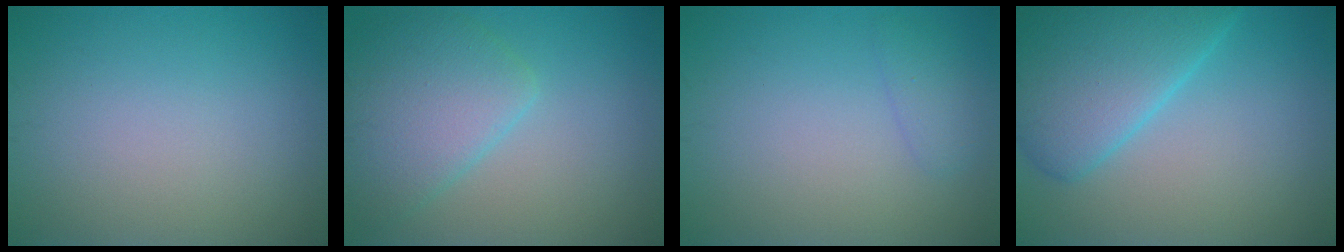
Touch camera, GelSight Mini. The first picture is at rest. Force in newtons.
{"total": 5.2, "press": 5.2, "slide": 0.2}
{"total": 1.3, "press": 1.3, "slide": 0.1}
{"total": 6.9, "press": 6.9, "slide": 0.2}